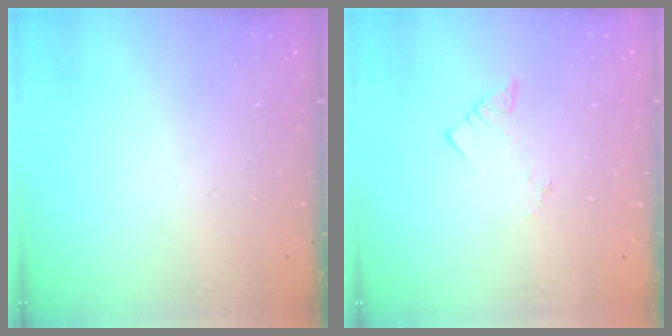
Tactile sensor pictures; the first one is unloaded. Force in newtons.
{"total": 2.1, "press": 2.0, "slide": 0.4}